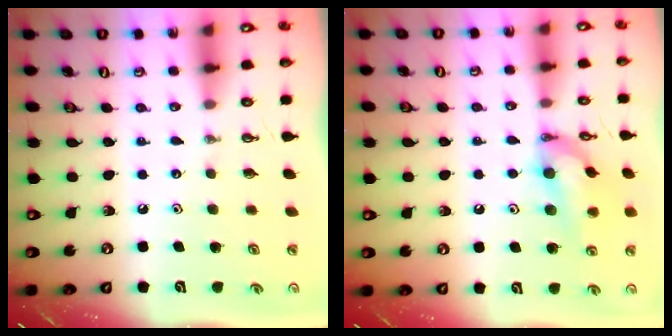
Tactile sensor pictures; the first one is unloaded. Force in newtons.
{"total": 13.9, "press": 13.5, "slide": 3.3}